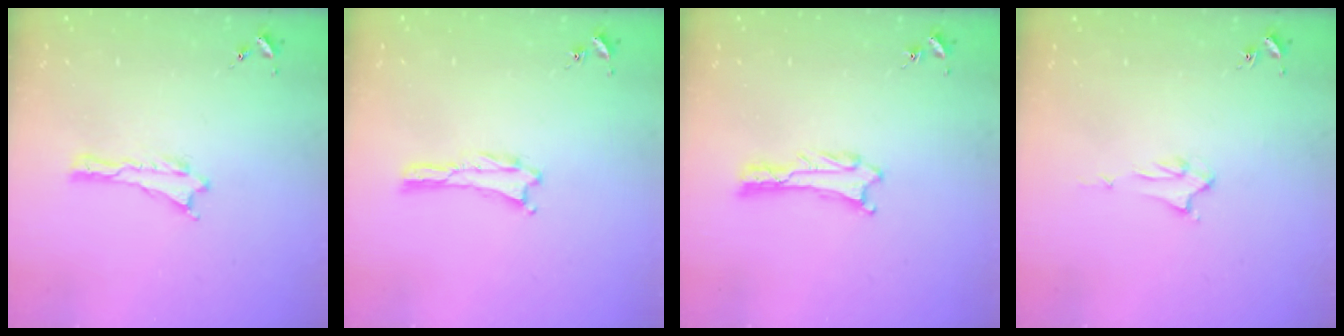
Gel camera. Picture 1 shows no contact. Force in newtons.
{"total": 0.0}
{"total": 1.0, "press": 1.0, "slide": 0.1}
{"total": 1.9, "press": 1.9, "slide": 0.1}